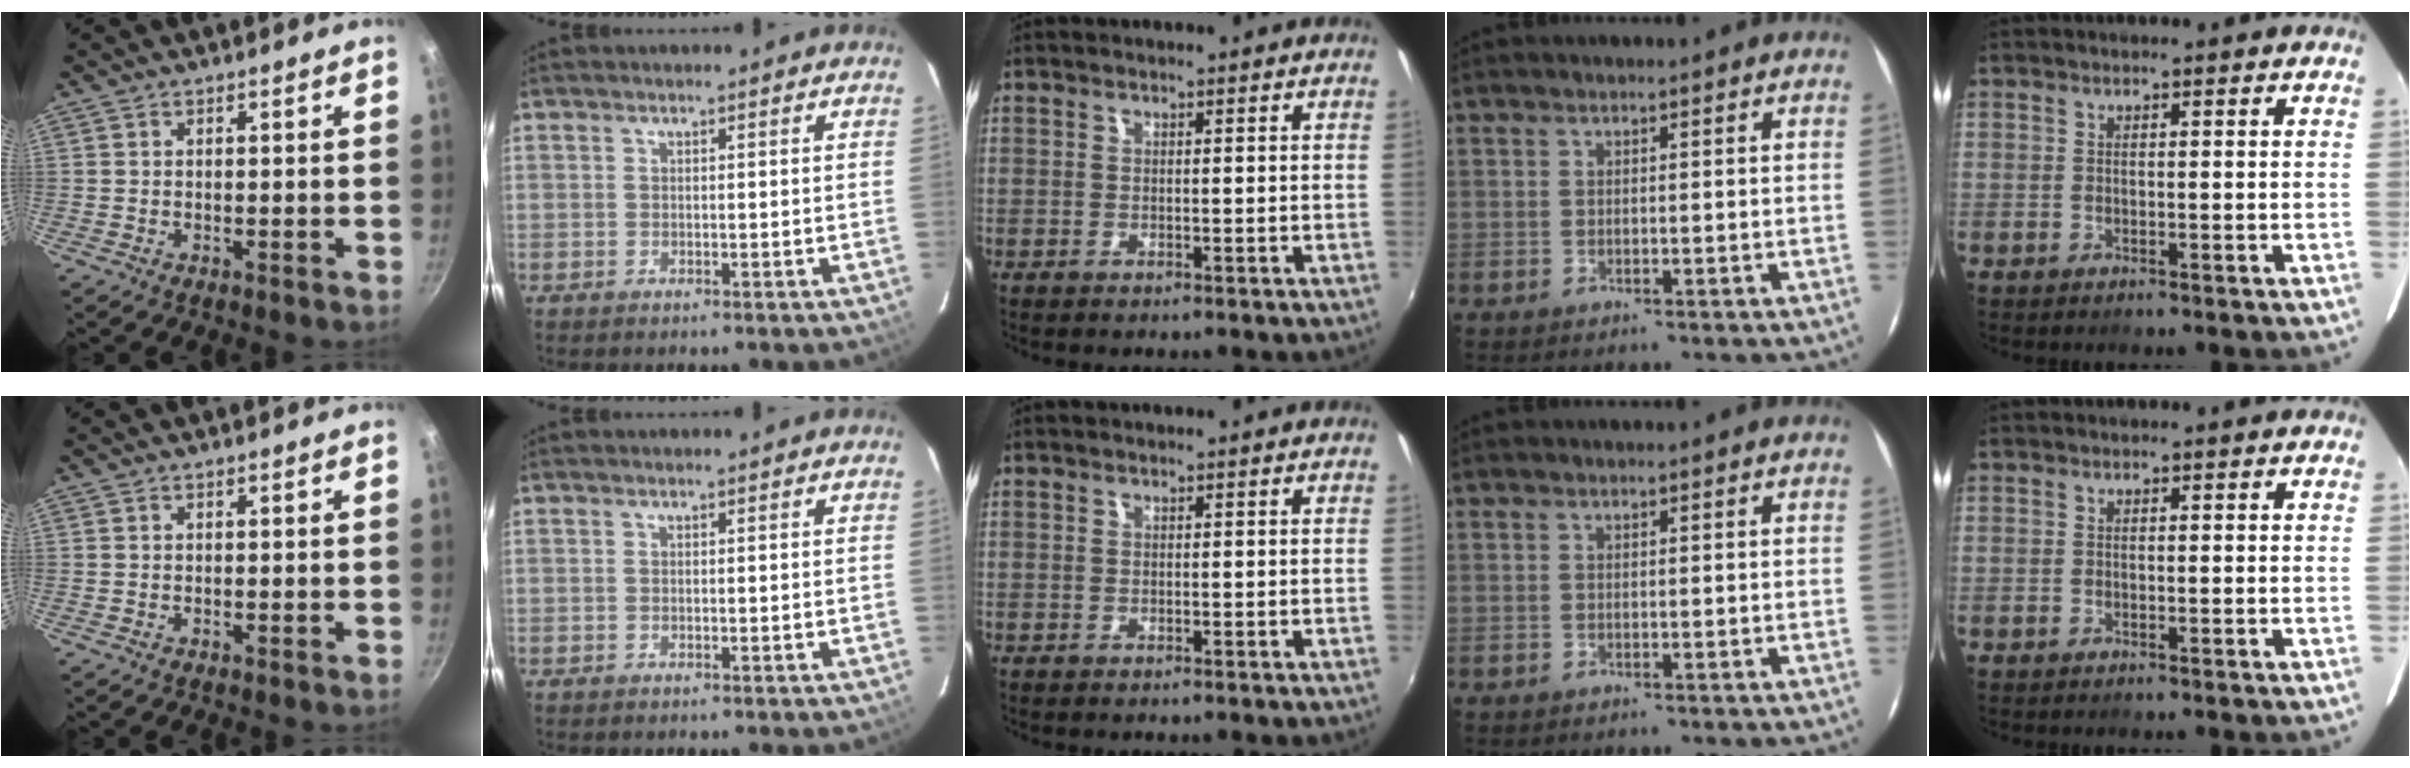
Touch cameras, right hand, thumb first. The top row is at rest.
{}